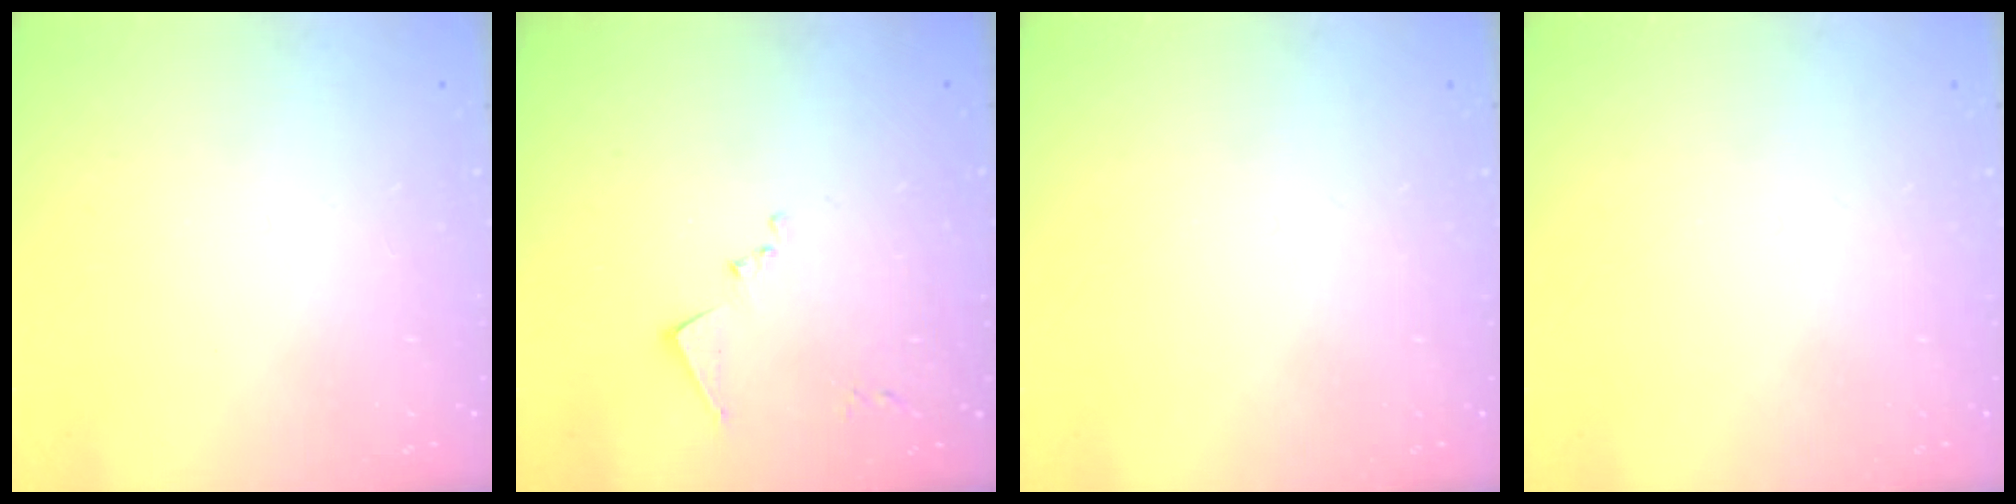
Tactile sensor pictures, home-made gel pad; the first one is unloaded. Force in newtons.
{"total": 8.6, "press": 8.6, "slide": 0.4}
{"total": 0.0}
{"total": 0.0}